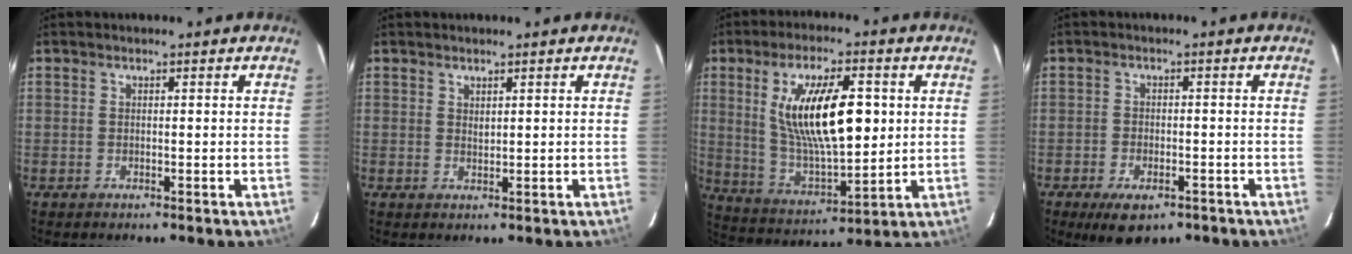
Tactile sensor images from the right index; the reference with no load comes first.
{"total": 1.0, "force": [0.8, 0.4, 0.5], "torque": [-0.006, 0.001, 0.015]}
{"total": 17.6, "force": [3.7, 6.4, 16.0], "torque": [-0.291, -0.003, 0.079]}
{"total": 7.6, "force": [-4.9, 3.7, 4.5], "torque": [-0.096, -0.017, -0.074]}